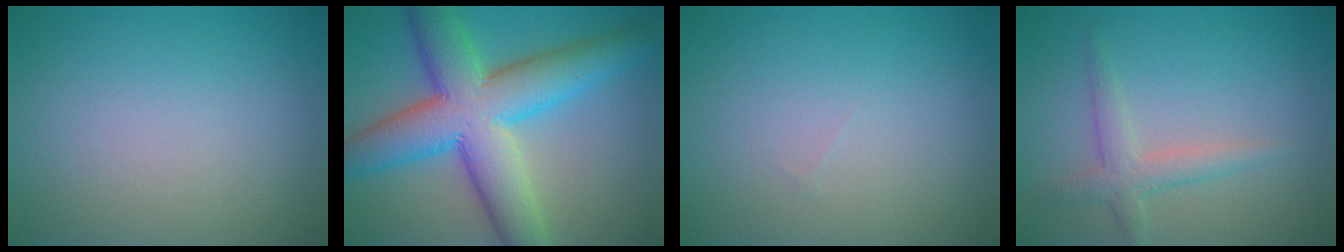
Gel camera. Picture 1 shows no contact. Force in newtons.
{"total": 11.0, "press": 11.0, "slide": 0.2}
{"total": 0.0}
{"total": 2.5, "press": 2.5, "slide": 0.1}